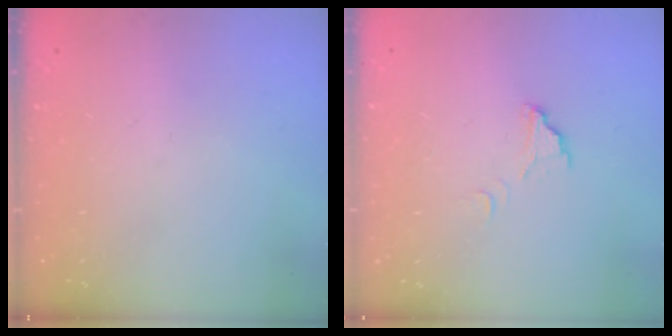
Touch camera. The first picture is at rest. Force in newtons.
{"total": 5.0, "press": 5.0, "slide": 0.4}